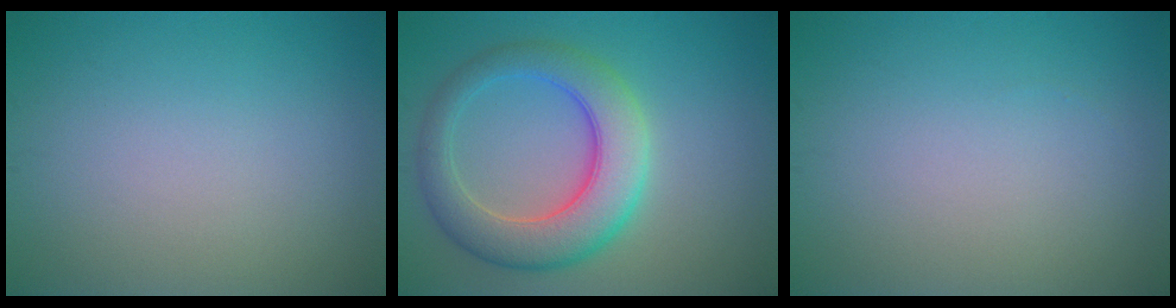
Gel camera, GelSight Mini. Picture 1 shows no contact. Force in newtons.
{"total": 7.1, "press": 7.1, "slide": 0.1}
{"total": 0.0}